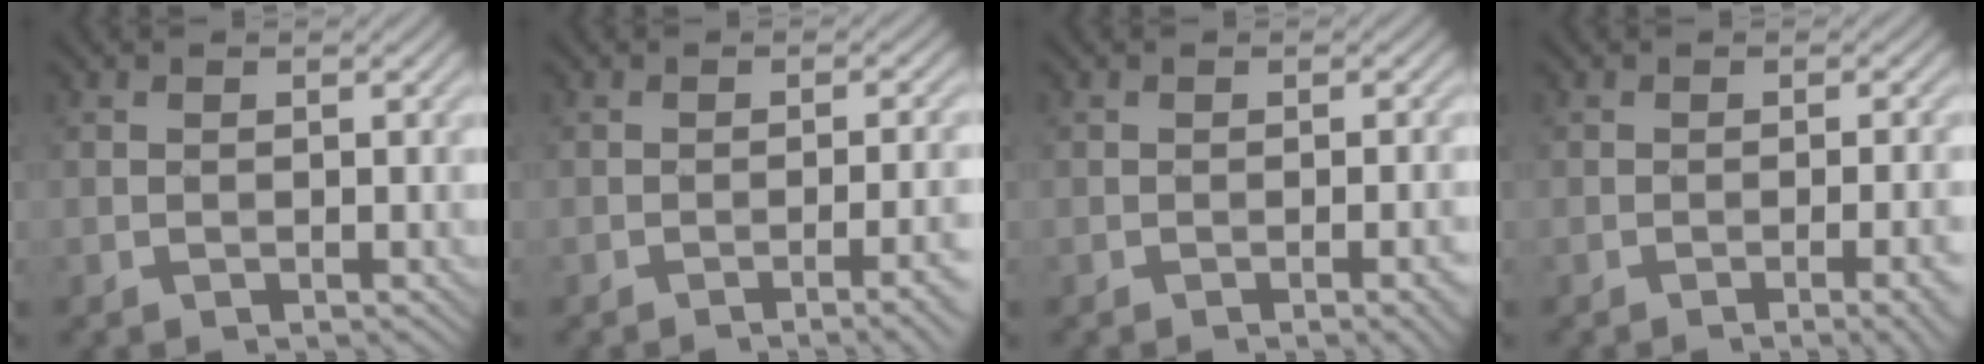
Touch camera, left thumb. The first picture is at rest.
{"total": 5.1, "force": [-2.1, 1.2, 4.5], "torque": [-0.056, 0.007, -0.029]}
{"total": 2.9, "force": [-1.1, 0.5, 2.6], "torque": [-0.032, 0.007, -0.019]}
{"total": 4.5, "force": [-1.8, 1.0, 4.0], "torque": [-0.046, 0.007, -0.023]}